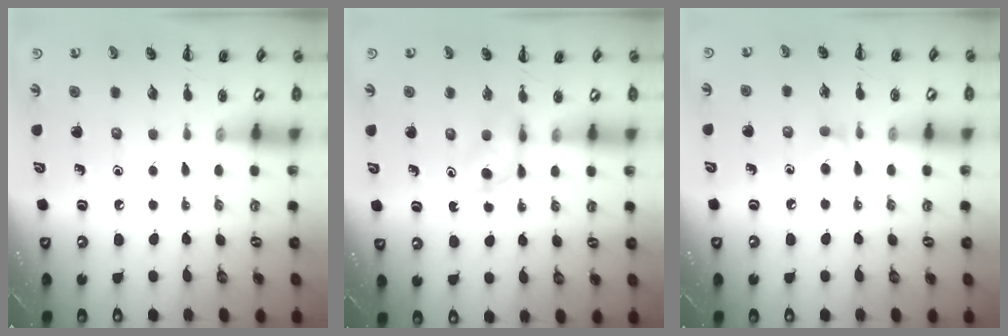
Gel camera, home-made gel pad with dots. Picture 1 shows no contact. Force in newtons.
{"total": 3.5, "press": 3.2, "slide": 1.5}
{"total": 3.6, "press": 3.3, "slide": 1.5}